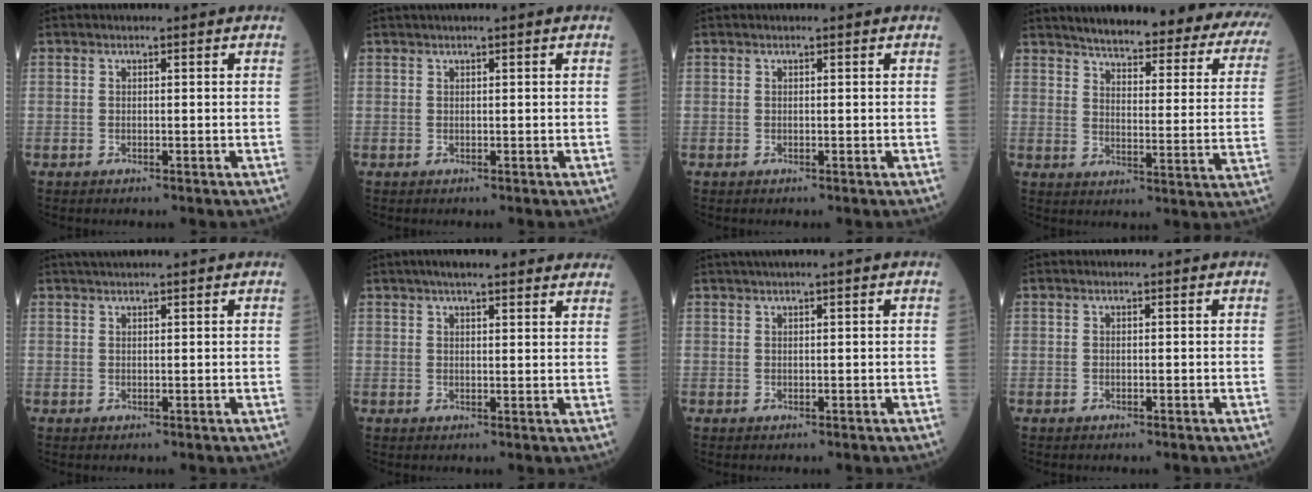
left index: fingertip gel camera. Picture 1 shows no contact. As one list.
[{"total": 0.9, "force": [0.5, -0.1, 0.7], "torque": [-0.015, 0.011, 0.012]}, {"total": 0.0}, {"total": 27.8, "force": [24.4, 4.7, 12.4], "torque": [-0.157, -0.070, 0.275]}, {"total": 3.1, "force": [2.8, -0.2, 1.5], "torque": [-0.016, 0.027, 0.048]}, {"total": 12.3, "force": [10.1, 2.3, 6.7], "torque": [-0.081, 0.033, 0.124]}, {"total": 2.6, "force": [1.8, -0.5, 1.7], "torque": [-0.027, 0.019, 0.036]}, {"total": 0.0}]